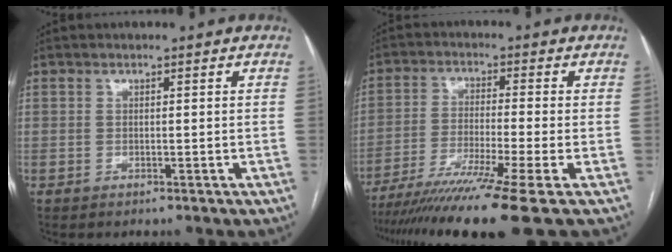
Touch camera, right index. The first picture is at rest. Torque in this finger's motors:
{"motor_torque": [1.58, -0.56, 0.88, 0.21]}